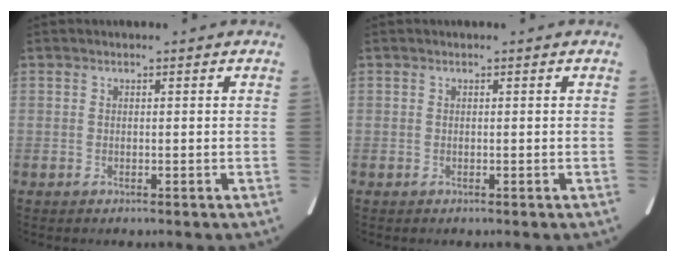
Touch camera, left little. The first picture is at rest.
{"total": 0.0}